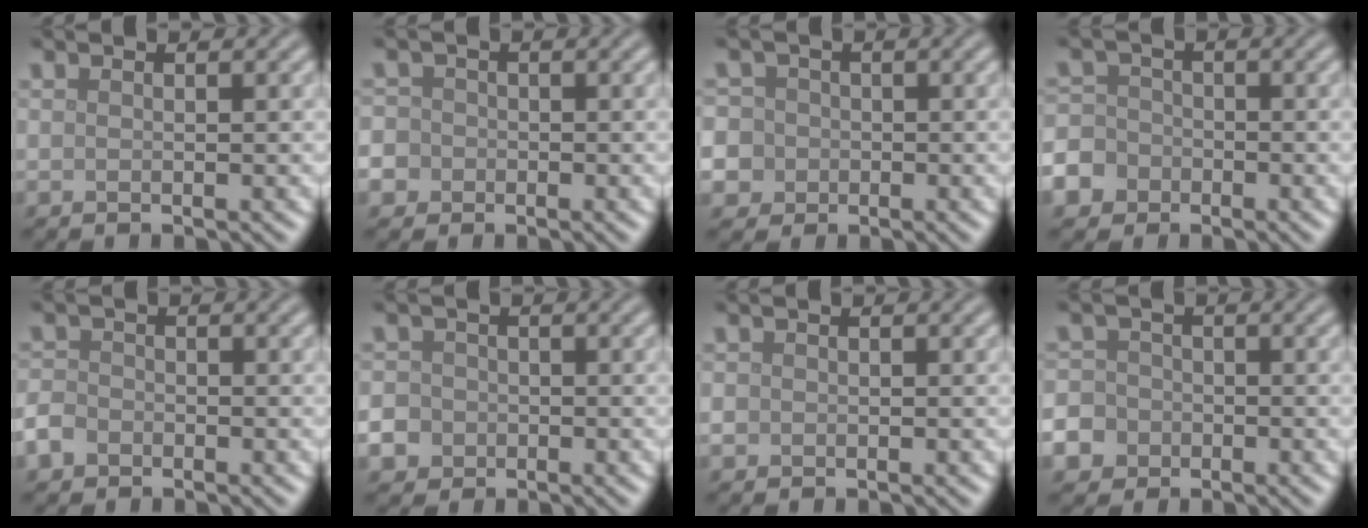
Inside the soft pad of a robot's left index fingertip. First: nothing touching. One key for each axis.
{"total": 5.9, "fx": -2.1, "fy": 5.3, "fz": 1.5, "tx": -0.041, "ty": 0.000, "tz": -0.068}
{"total": 8.5, "fx": -1.6, "fy": 8.0, "fz": 2.5, "tx": -0.057, "ty": 0.010, "tz": -0.068}
{"total": 6.2, "fx": -3.4, "fy": 5.0, "fz": 1.4, "tx": -0.028, "ty": -0.011, "tz": -0.077}
{"total": 2.1, "fx": -1.2, "fy": 1.5, "fz": 0.7, "tx": -0.011, "ty": 0.000, "tz": -0.032}
{"total": 7.5, "fx": -3.1, "fy": 6.5, "fz": 2.0, "tx": -0.054, "ty": -0.018, "tz": -0.083}
{"total": 1.0, "fx": -0.2, "fy": 0.9, "fz": 0.2, "tx": 0.002, "ty": -0.005, "tz": -0.006}
{"total": 7.6, "fx": -3.7, "fy": 6.4, "fz": 1.8, "tx": -0.052, "ty": -0.019, "tz": -0.087}